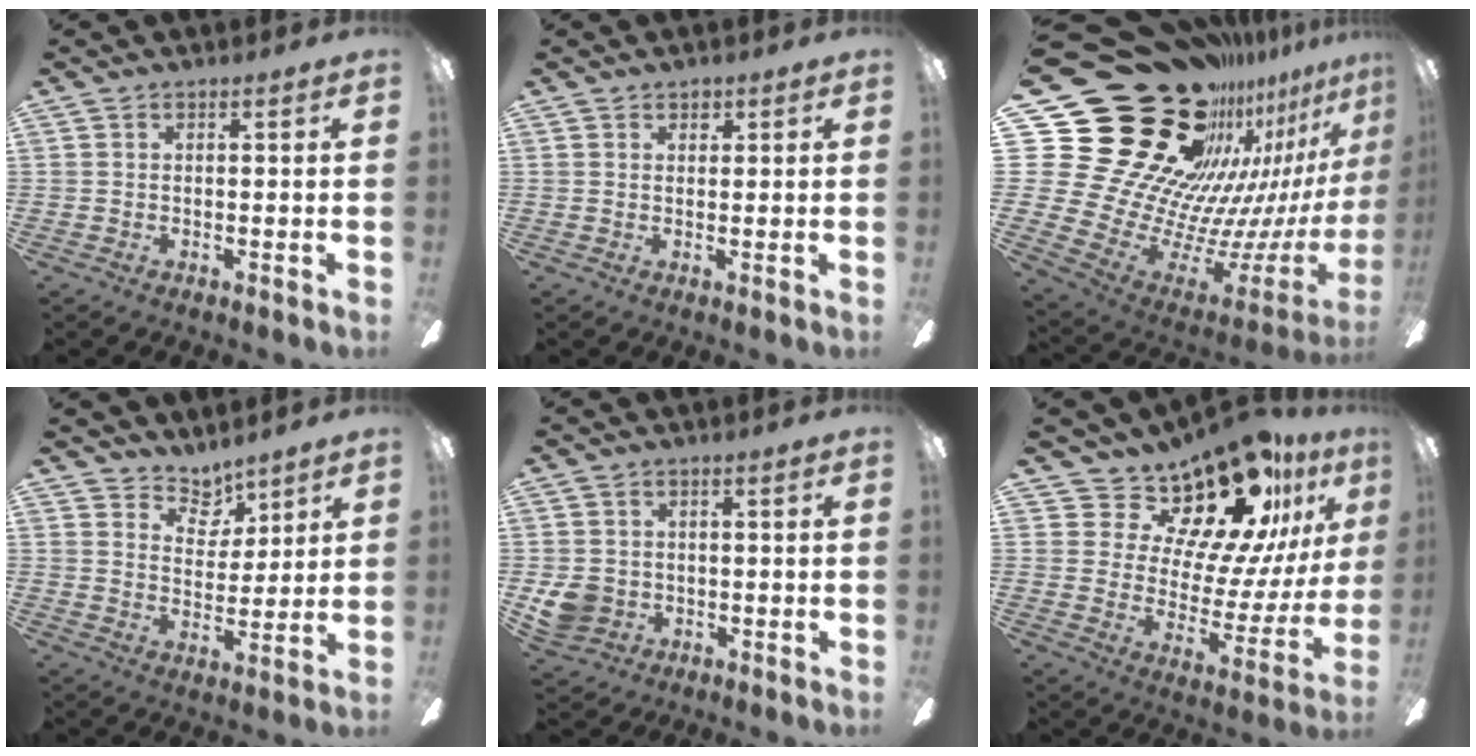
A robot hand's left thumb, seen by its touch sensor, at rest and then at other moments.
{"total": 1.8, "force": [1.1, 1.4, 0.4], "torque": [0.006, -0.003, 0.017]}
{"total": 41.0, "force": [21.7, 23.7, 25.4], "torque": [-0.368, -0.240, 0.493]}
{"total": 7.2, "force": [6.0, 3.8, 1.1], "torque": [-0.016, -0.043, 0.111]}
{"total": 6.7, "force": [-0.9, 6.1, 2.5], "torque": [-0.052, 0.010, -0.014]}
{"total": 17.9, "force": [15.2, 6.6, 7.0], "torque": [-0.115, -0.130, 0.262]}